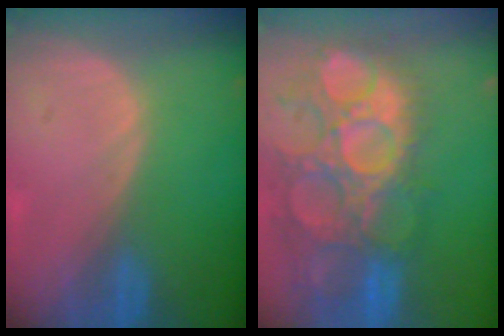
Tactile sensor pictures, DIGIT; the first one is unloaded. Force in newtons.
{"total": 15.0, "press": 12.5, "slide": 8.2}